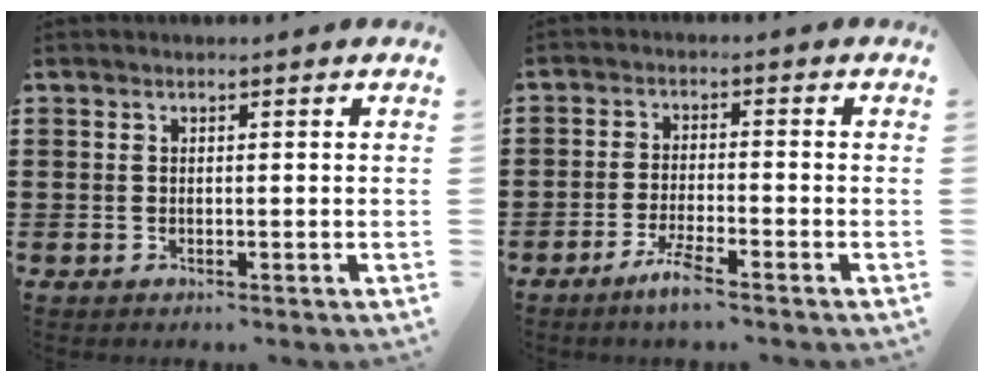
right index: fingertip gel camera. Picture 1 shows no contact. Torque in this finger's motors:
{"motor_torque": [1.07, 1.03, -0.01, 0.02]}